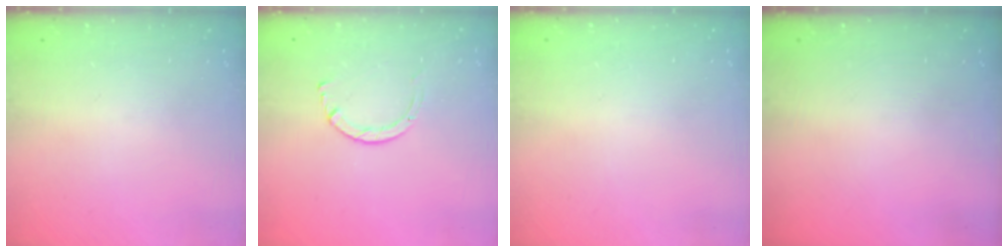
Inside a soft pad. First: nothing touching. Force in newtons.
{"total": 2.9, "press": 2.9, "slide": 0.2}
{"total": 2.6, "press": 2.6, "slide": 0.2}
{"total": 0.0}